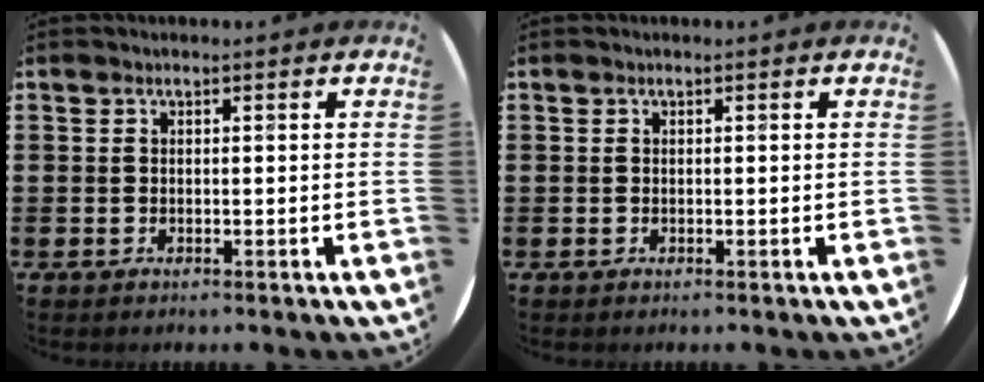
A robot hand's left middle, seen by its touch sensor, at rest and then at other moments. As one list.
[{"total": 0.0}]